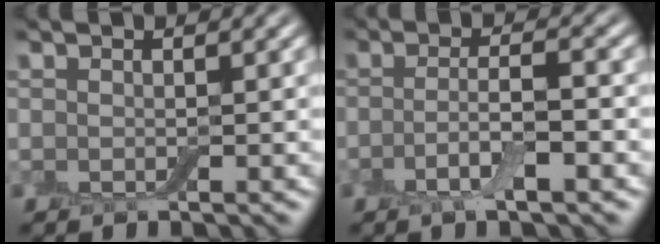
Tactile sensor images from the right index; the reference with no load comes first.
{"total": 3.6, "force": [-1.3, 0.7, 3.3], "torque": [-0.062, 0.005, -0.029]}